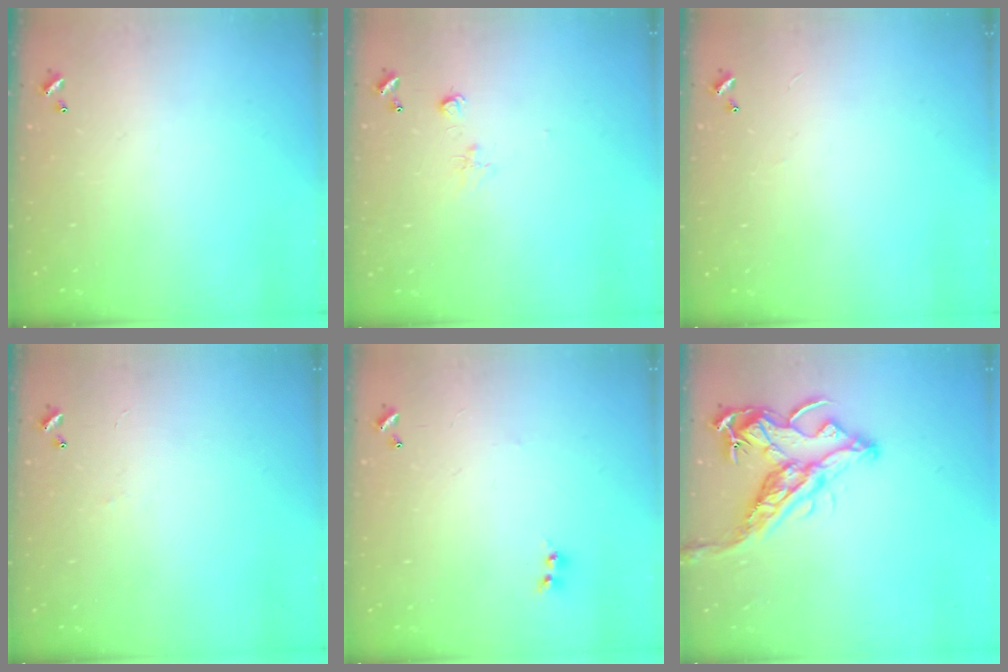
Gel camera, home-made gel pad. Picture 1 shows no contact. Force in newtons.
{"total": 0.5, "press": 0.0, "slide": 0.5}
{"total": 2.1, "press": 2.0, "slide": 0.3}
{"total": 2.7, "press": 2.6, "slide": 0.5}
{"total": 1.5, "press": 1.4, "slide": 0.5}
{"total": 15.3, "press": 15.2, "slide": 1.9}